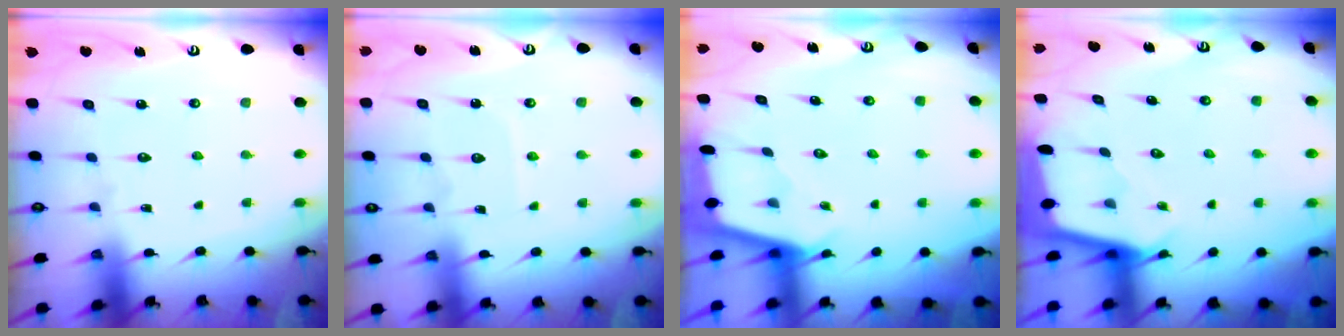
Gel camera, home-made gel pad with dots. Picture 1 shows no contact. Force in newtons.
{"total": 3.8, "press": 3.7, "slide": 0.4}
{"total": 1.8, "press": 1.8, "slide": 0.2}
{"total": 2.4, "press": 2.4, "slide": 0.1}